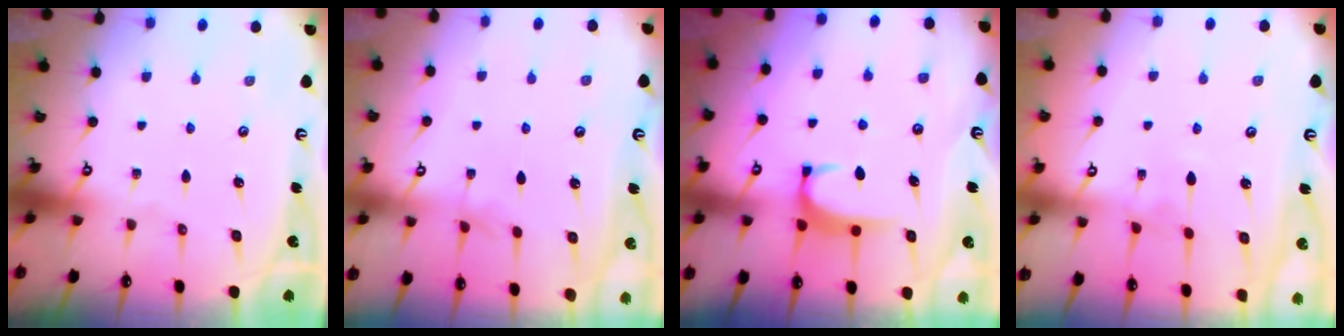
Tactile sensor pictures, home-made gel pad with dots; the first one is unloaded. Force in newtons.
{"total": 3.7, "press": 3.7, "slide": 0.3}
{"total": 1.6, "press": 1.6, "slide": 0.5}
{"total": 2.4, "press": 2.4, "slide": 0.4}